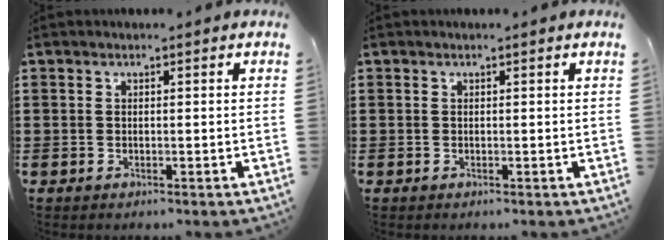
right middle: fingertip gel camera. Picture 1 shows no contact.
{"total": 0.0}